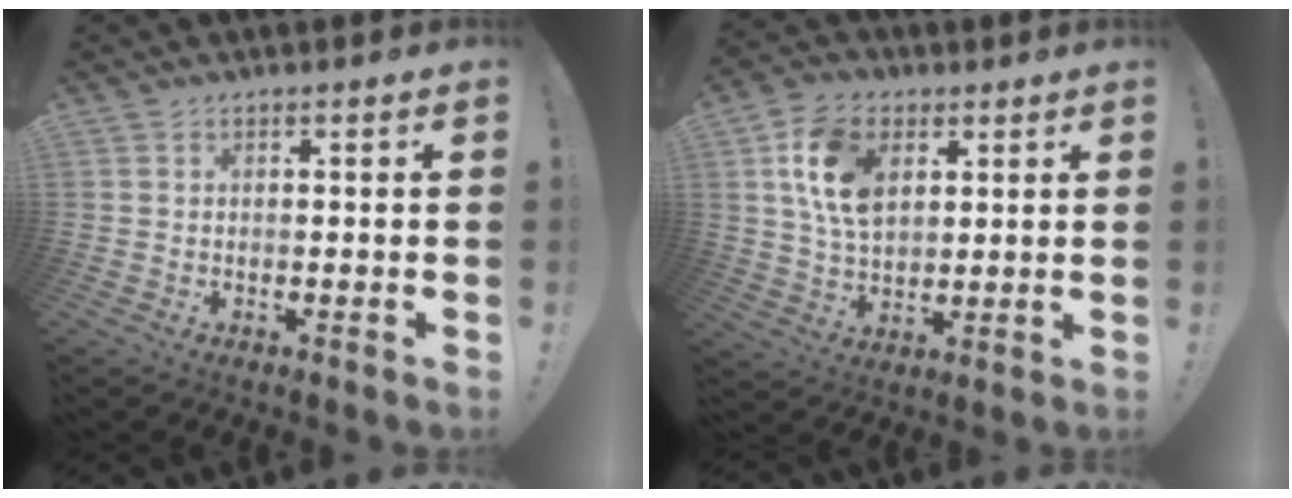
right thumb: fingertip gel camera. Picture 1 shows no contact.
{"total": 14.7, "force": [5.2, 10.1, 9.4], "torque": [-0.170, -0.001, 0.100]}